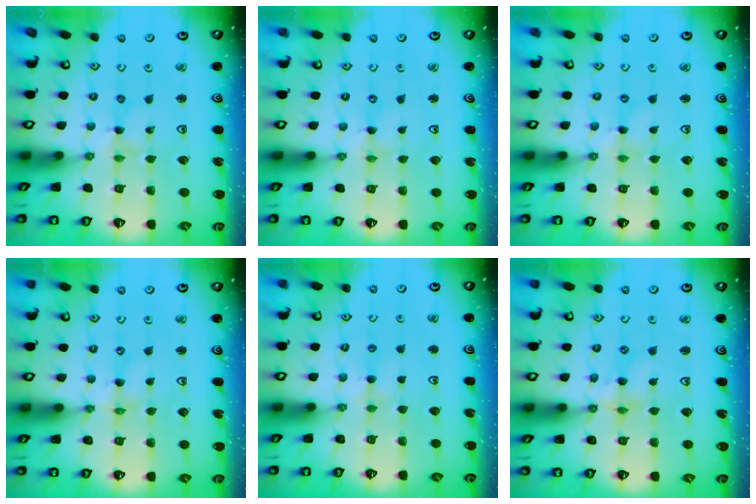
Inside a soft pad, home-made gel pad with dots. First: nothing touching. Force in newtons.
{"total": 0.0}
{"total": 0.7, "press": 0.6, "slide": 0.2}
{"total": 0.6, "press": 0.6, "slide": 0.2}
{"total": 3.5, "press": 3.5, "slide": 0.6}
{"total": 4.2, "press": 4.2, "slide": 0.3}